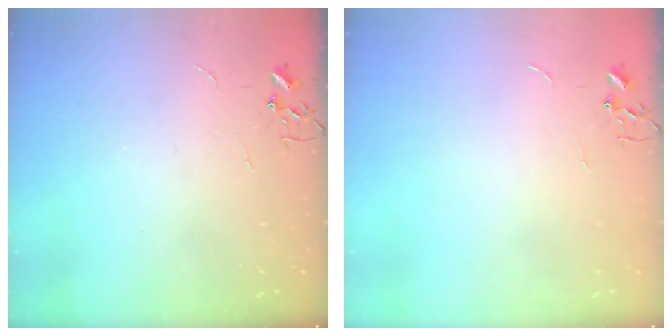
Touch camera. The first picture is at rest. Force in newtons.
{"total": 0.0}